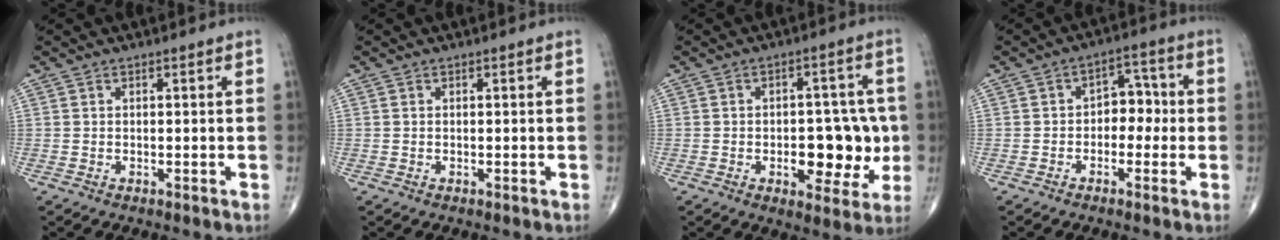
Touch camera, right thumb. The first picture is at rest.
{"total": 0.0}
{"total": 12.2, "force": [-2.0, 6.6, 10.0], "torque": [-0.090, 0.018, -0.017]}
{"total": 5.7, "force": [-0.8, 4.1, 4.0], "torque": [-0.024, 0.028, -0.023]}